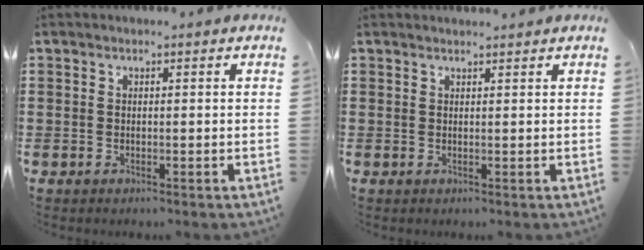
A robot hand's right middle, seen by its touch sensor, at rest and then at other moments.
{"total": 1.1, "force": [1.0, -0.2, 0.1], "torque": [-0.003, -0.002, 0.019]}